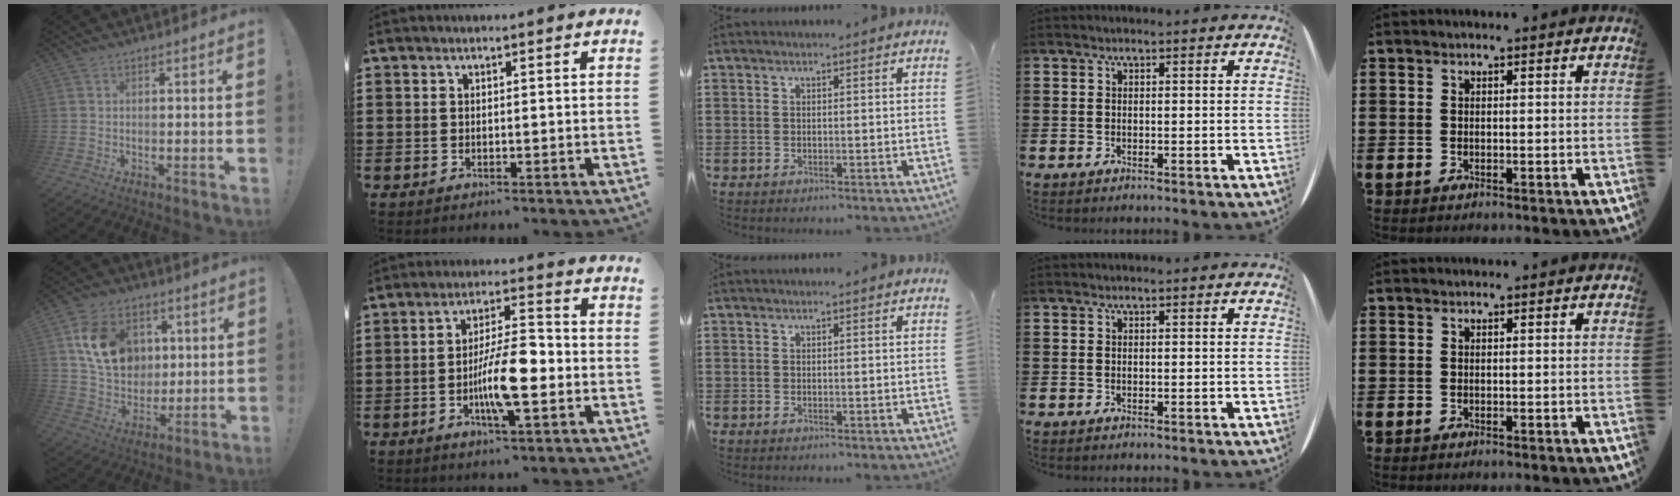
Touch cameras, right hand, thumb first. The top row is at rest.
{"thumb": {"total": 15.9, "force": [5.1, 12.4, 8.5], "torque": [-0.137, -0.011, 0.106]}, "index": {"total": 9.9, "force": [-2.5, 2.8, 9.2], "torque": [-0.164, -0.003, -0.047]}}